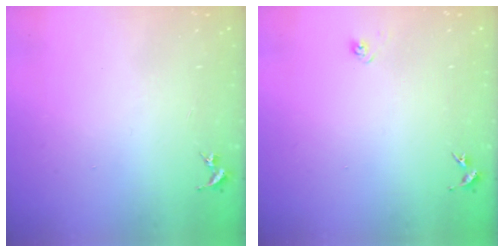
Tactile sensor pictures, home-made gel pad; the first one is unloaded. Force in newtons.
{"total": 3.3, "press": 3.2, "slide": 0.8}